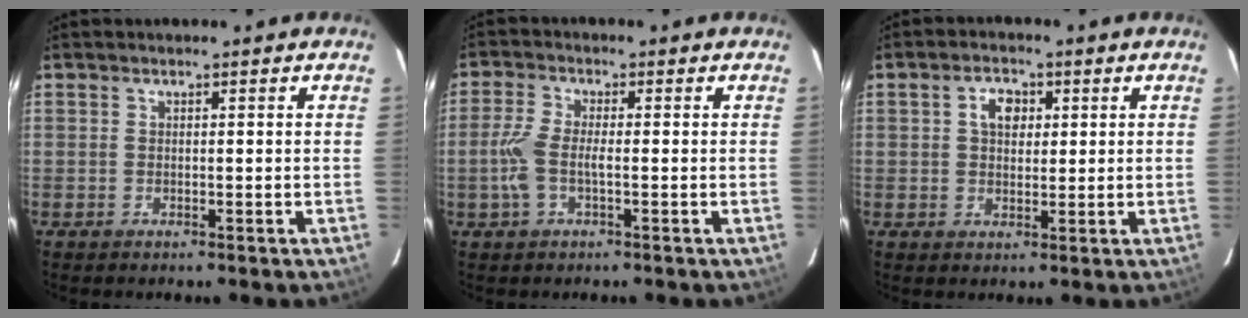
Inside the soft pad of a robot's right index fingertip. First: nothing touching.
{"total": 5.3, "force": [-1.2, 1.7, 4.9], "torque": [-0.112, 0.002, -0.024]}
{"total": 4.2, "force": [1.2, 3.0, 2.7], "torque": [-0.044, 0.013, 0.021]}